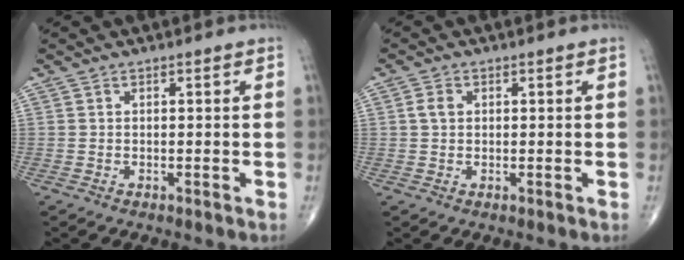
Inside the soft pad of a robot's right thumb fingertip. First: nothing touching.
{"total": 2.1, "force": [0.4, 1.6, 1.3], "torque": [-0.024, 0.005, 0.008]}